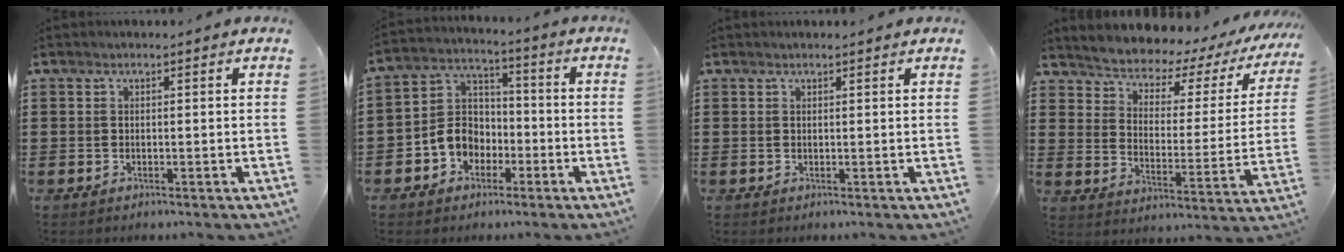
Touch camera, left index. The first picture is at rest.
{"total": 7.0, "force": [-2.9, 5.9, 2.4], "torque": [-0.076, 0.014, -0.060]}
{"total": 0.5, "force": [0.5, 0.1, 0.1], "torque": [-0.004, 0.000, 0.010]}
{"total": 3.5, "force": [3.4, 0.7, 0.3], "torque": [-0.033, -0.043, 0.047]}